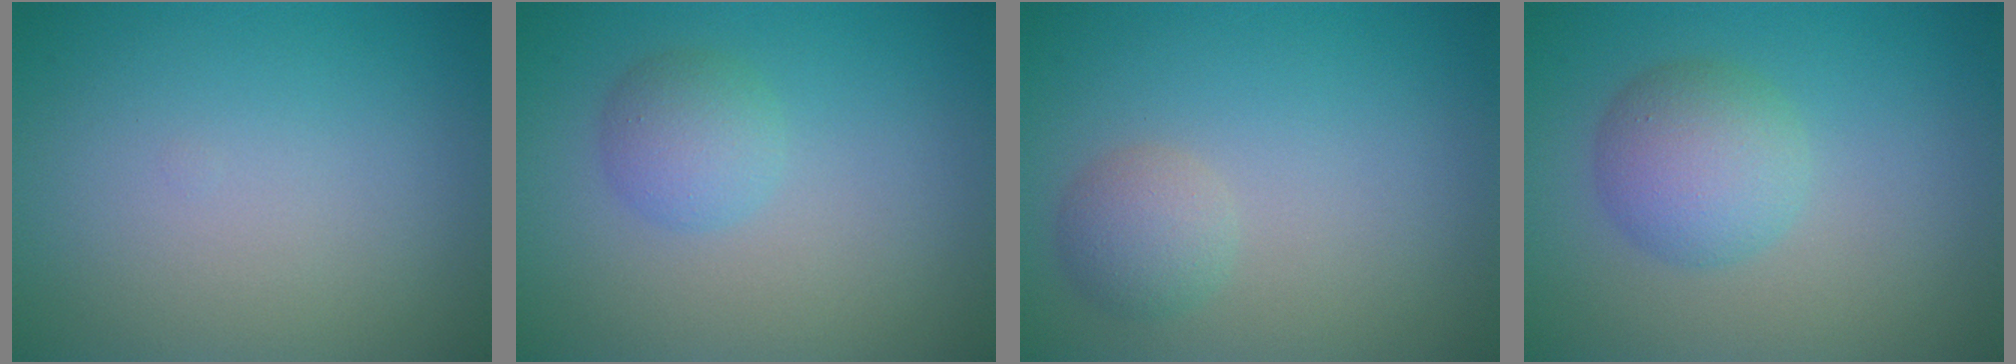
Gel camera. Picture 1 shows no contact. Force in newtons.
{"total": 2.4, "press": 2.4, "slide": 0.1}
{"total": 2.1, "press": 2.1, "slide": 0.0}
{"total": 4.0, "press": 4.0, "slide": 0.2}